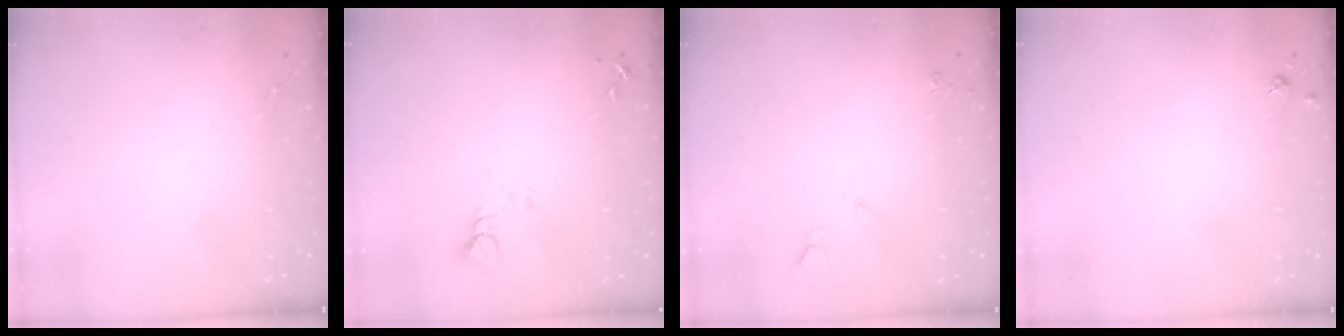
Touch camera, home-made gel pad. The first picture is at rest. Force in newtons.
{"total": 3.4, "press": 3.4, "slide": 0.2}
{"total": 3.6, "press": 3.5, "slide": 0.8}
{"total": 3.8, "press": 3.8, "slide": 0.5}